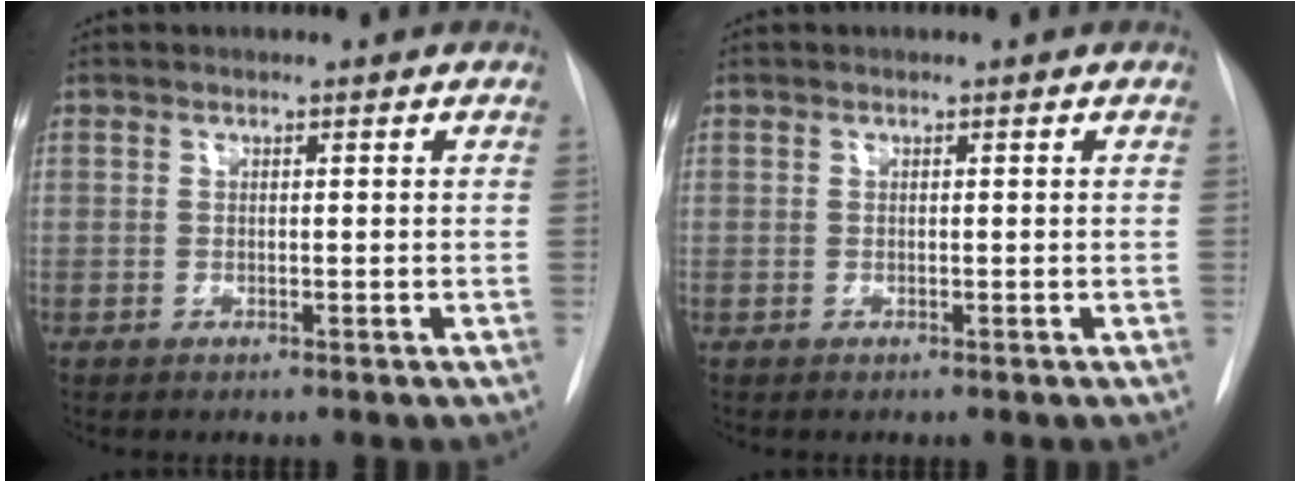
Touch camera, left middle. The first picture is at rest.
{"total": 0.0}